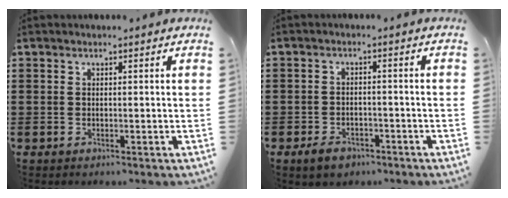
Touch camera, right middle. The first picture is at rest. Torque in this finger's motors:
{"motor_torque": [2.14, 0.00, 0.04, 0.07]}